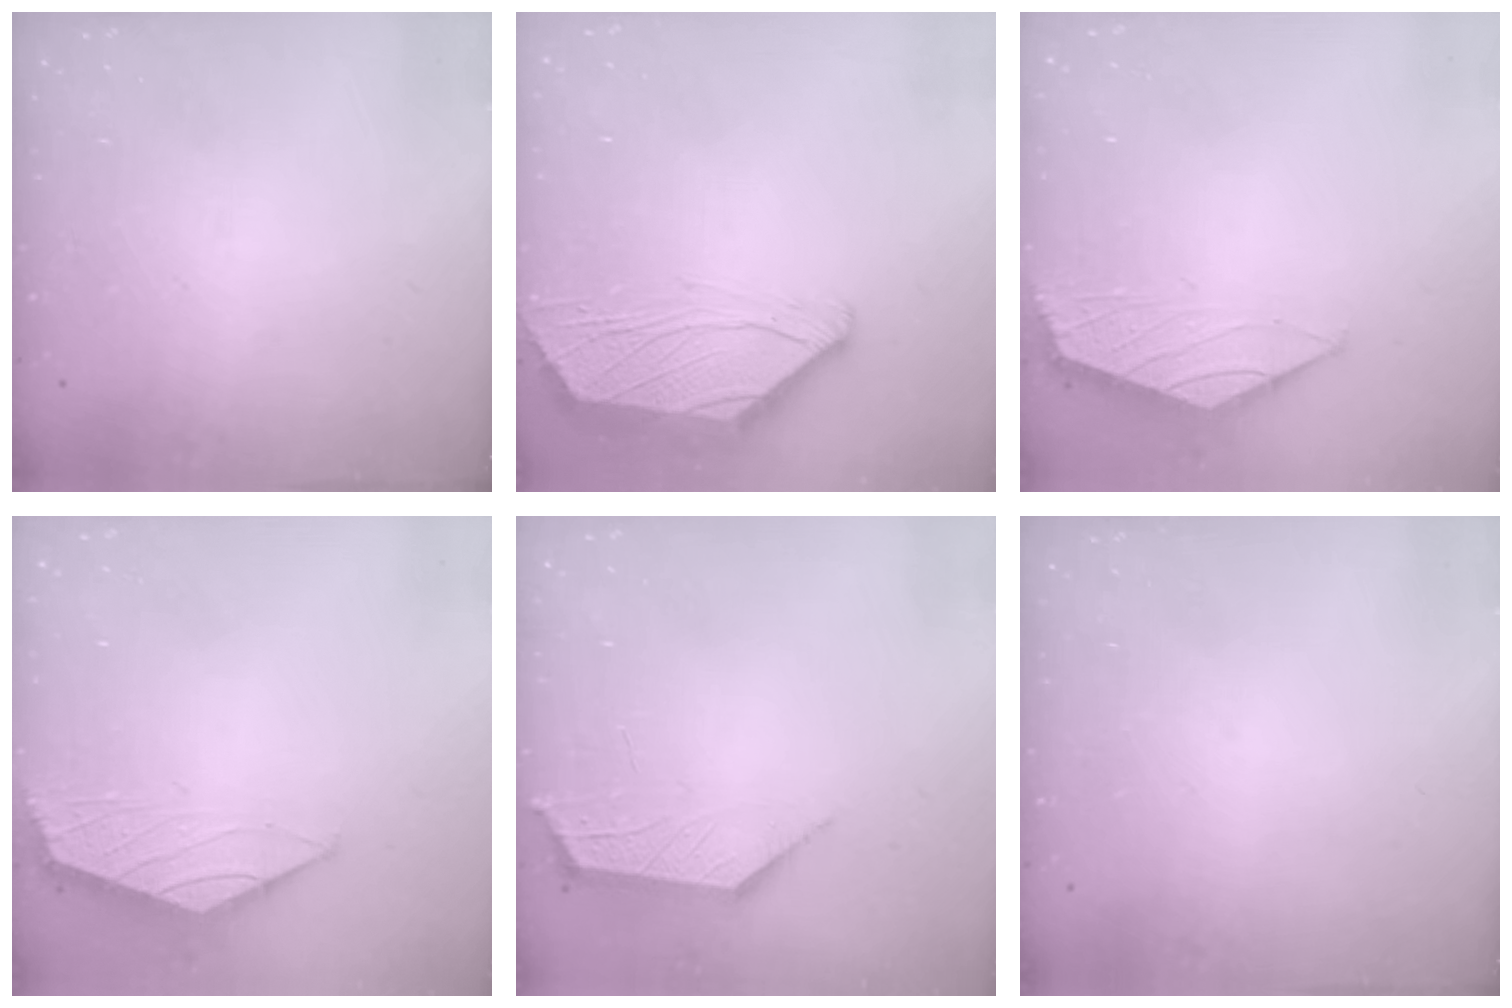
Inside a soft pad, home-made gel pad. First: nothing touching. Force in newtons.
{"total": 2.0, "press": 2.0, "slide": 0.6}
{"total": 1.5, "press": 1.4, "slide": 0.5}
{"total": 1.5, "press": 1.4, "slide": 0.5}
{"total": 2.6, "press": 2.5, "slide": 0.4}
{"total": 0.0}